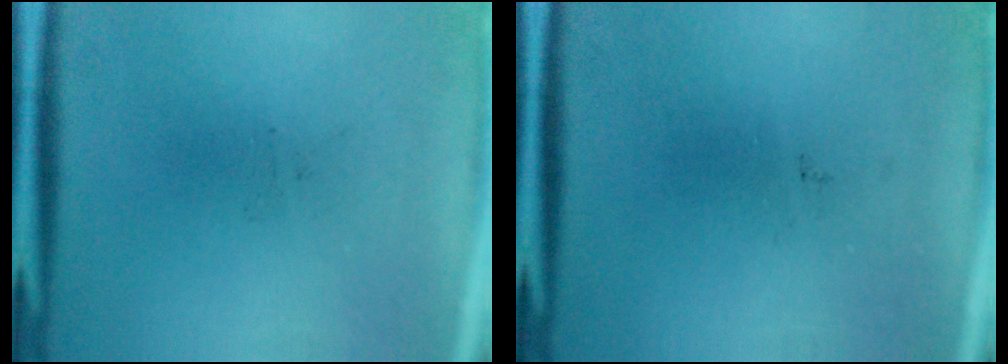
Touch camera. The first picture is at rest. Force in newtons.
{"total": 0.0}